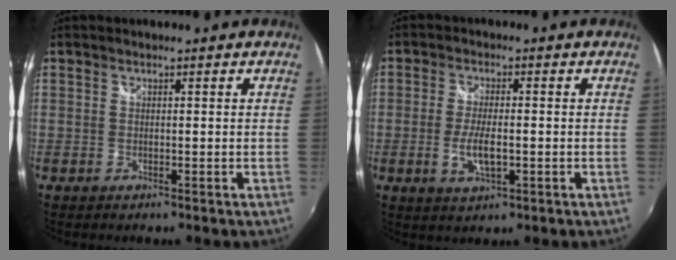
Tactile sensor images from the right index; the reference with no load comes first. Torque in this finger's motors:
{"motor_torque": [0.04, 0.02, 0.21, 0.05]}